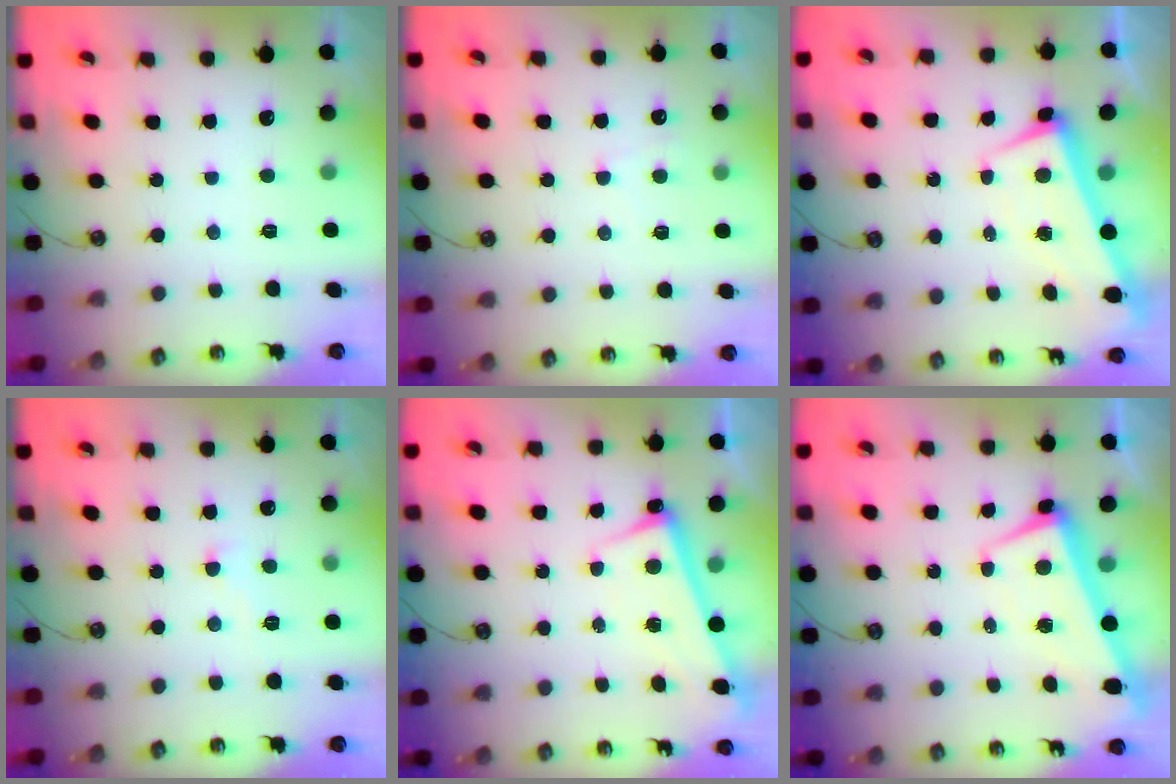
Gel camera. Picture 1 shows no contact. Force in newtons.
{"total": 4.0, "press": 4.0, "slide": 0.4}
{"total": 2.7, "press": 2.0, "slide": 1.8}
{"total": 2.9, "press": 2.8, "slide": 0.6}
{"total": 2.7, "press": 2.7, "slide": 0.5}
{"total": 2.5, "press": 2.5, "slide": 0.4}